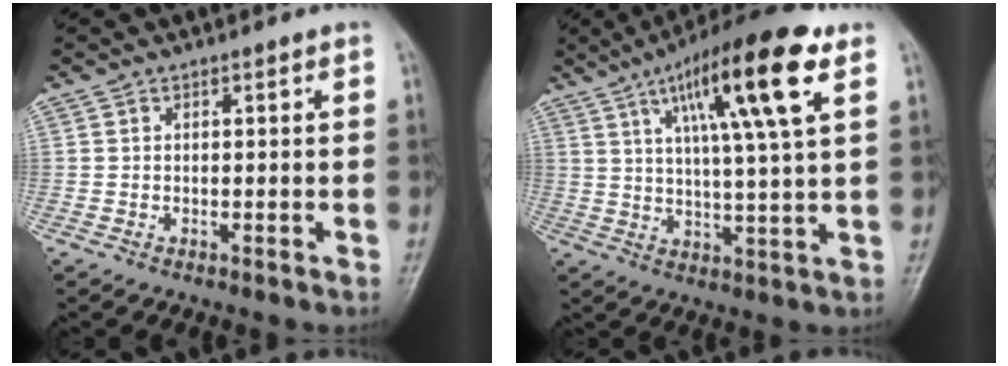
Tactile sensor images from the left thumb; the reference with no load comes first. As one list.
[{"total": 17.2, "force": [7.7, 2.7, 15.2], "torque": [-0.243, -0.011, 0.121]}]